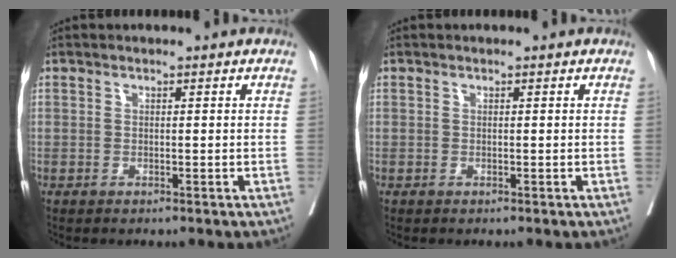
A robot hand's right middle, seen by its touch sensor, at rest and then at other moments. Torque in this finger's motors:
{"motor_torque": [0.00, 0.00, 0.00, -0.02]}